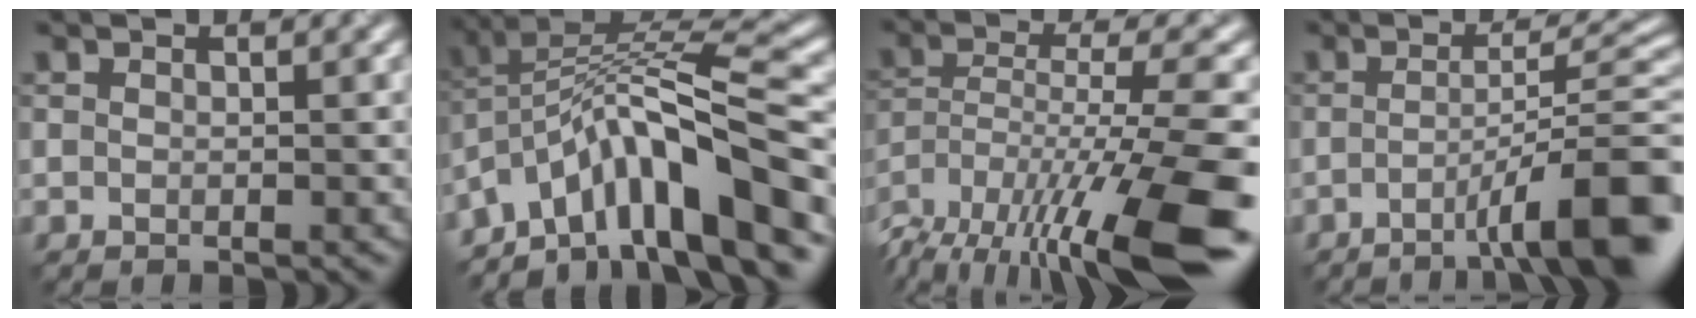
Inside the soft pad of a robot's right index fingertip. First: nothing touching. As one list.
[{"total": 11.2, "force": [-7.1, 2.5, 8.4], "torque": [-0.124, 0.033, -0.116]}, {"total": 14.4, "force": [-9.5, 3.3, 10.3], "torque": [-0.197, -0.001, -0.143]}, {"total": 9.9, "force": [-4.6, 1.5, 8.7], "torque": [-0.105, 0.023, -0.066]}]